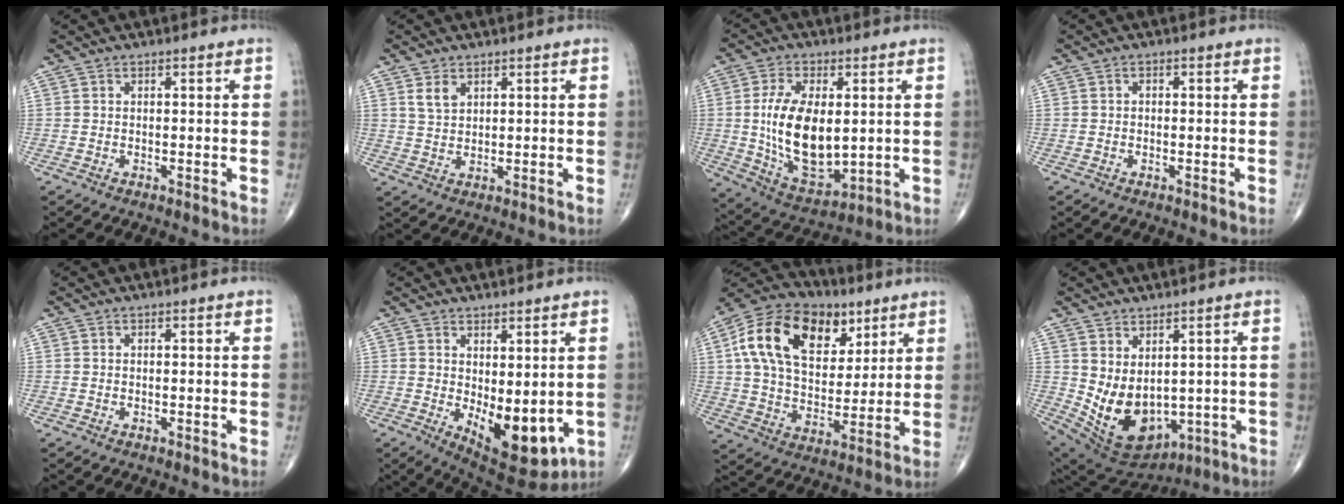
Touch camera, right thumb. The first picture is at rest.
{"total": 3.2, "force": [1.7, 1.9, 1.8], "torque": [-0.029, -0.007, 0.039]}
{"total": 16.3, "force": [0.9, 8.7, 13.8], "torque": [-0.240, -0.018, 0.031]}
{"total": 0.6, "force": [-0.1, 0.5, 0.3], "torque": [0.001, 0.003, -0.006]}
{"total": 0.0}
{"total": 11.5, "force": [-1.3, 5.3, 10.1], "torque": [-0.121, -0.024, 0.002]}
{"total": 21.9, "force": [8.5, 14.1, 14.5], "torque": [-0.232, -0.004, 0.142]}
{"total": 13.1, "force": [0.2, 8.7, 9.8], "torque": [-0.157, -0.017, 0.044]}